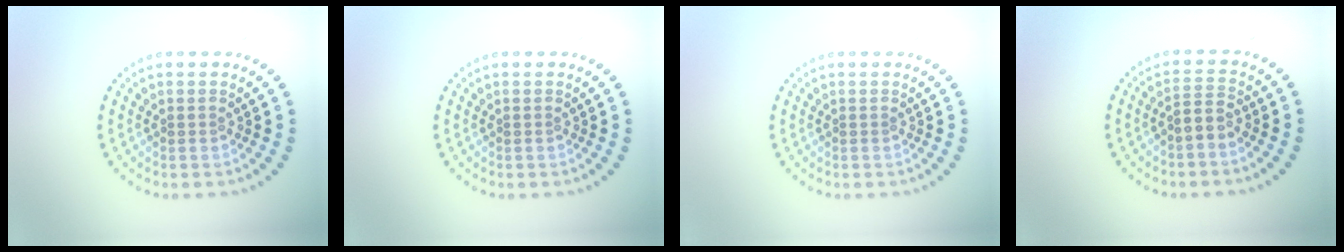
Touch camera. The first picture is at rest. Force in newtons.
{"total": 0.0}
{"total": 0.0}
{"total": 1.7, "press": 1.3, "slide": 1.1}